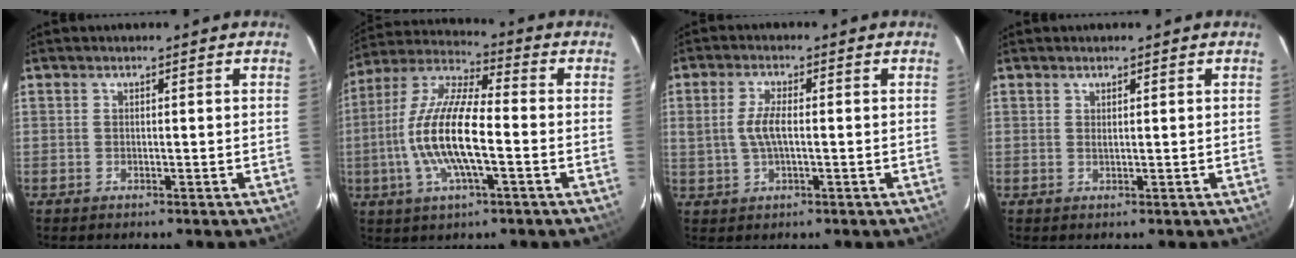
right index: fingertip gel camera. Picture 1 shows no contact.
{"total": 15.3, "force": [-3.1, 4.1, 14.4], "torque": [-0.289, 0.002, -0.066]}
{"total": 4.5, "force": [-0.1, 1.7, 4.1], "torque": [-0.082, 0.001, 0.003]}
{"total": 0.7, "force": [0.6, 0.1, 0.4], "torque": [-0.008, 0.001, 0.010]}